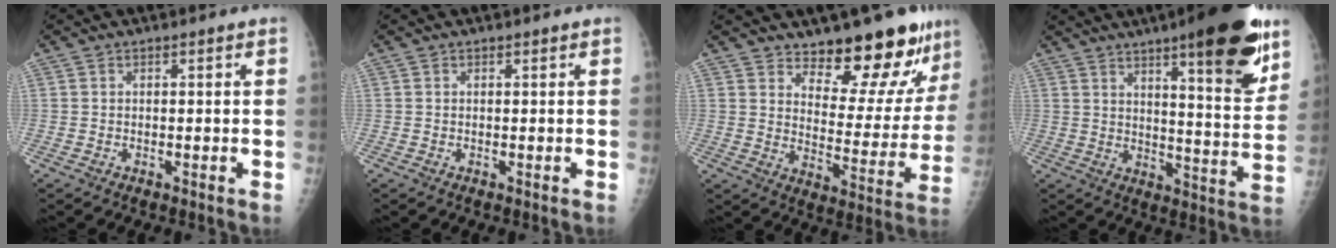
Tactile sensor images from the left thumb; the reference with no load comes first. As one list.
[{"total": 0.0}, {"total": 15.8, "force": [13.0, 5.1, 7.4], "torque": [-0.048, -0.112, 0.182]}, {"total": 19.9, "force": [11.8, 4.1, 15.5], "torque": [-0.188, -0.060, 0.167]}]